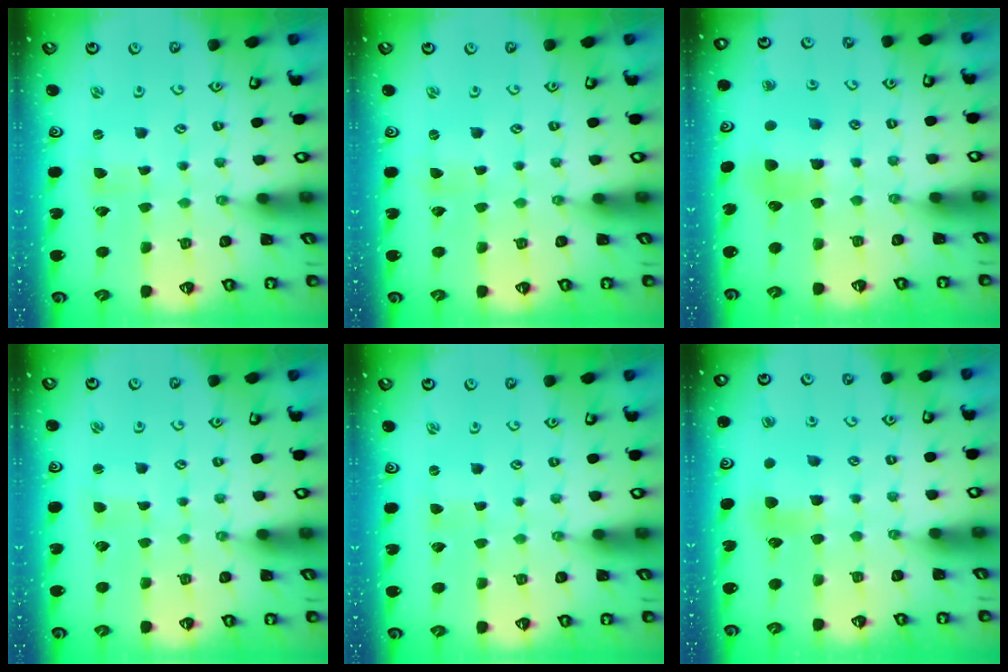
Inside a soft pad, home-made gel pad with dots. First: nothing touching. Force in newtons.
{"total": 0.0}
{"total": 6.1, "press": 6.1, "slide": 0.5}
{"total": 0.7, "press": 0.7, "slide": 0.1}
{"total": 0.0}
{"total": 7.1, "press": 7.1, "slide": 0.5}